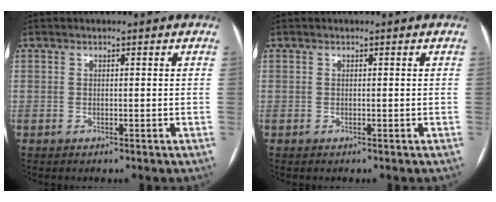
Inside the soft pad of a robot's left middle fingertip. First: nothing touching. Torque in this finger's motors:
{"motor_torque": [0.03, 0.03, 0.01, 0.00]}